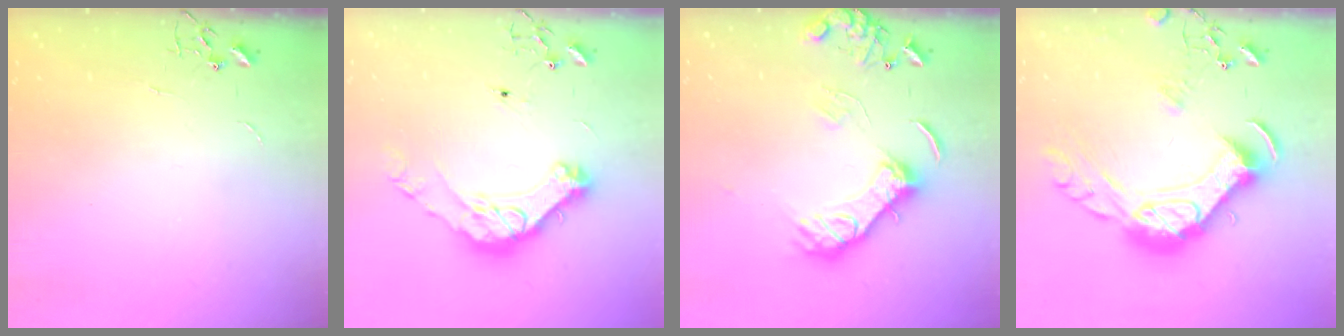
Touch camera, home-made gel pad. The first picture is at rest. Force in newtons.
{"total": 17.2, "press": 17.1, "slide": 1.8}
{"total": 13.9, "press": 13.9, "slide": 0.3}
{"total": 23.8, "press": 23.7, "slide": 2.3}